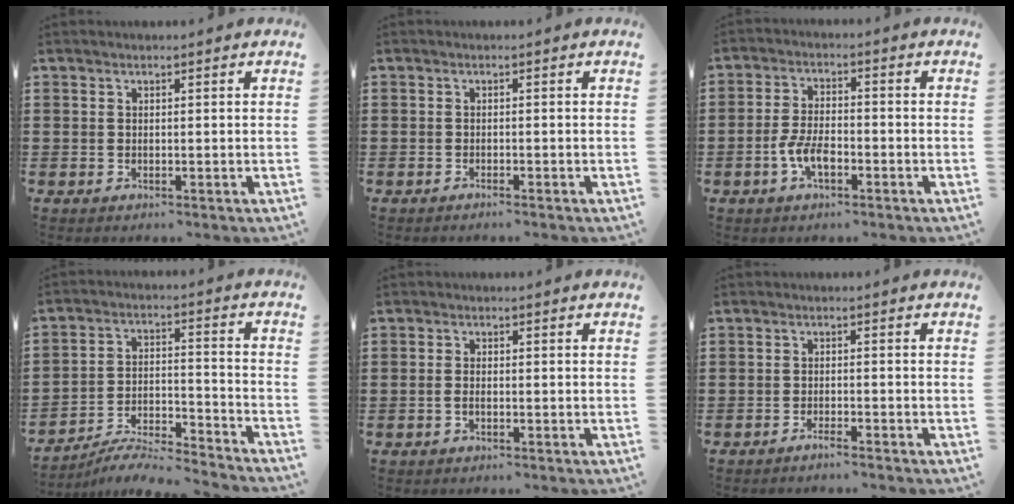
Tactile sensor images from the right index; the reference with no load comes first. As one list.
[{"total": 0.9, "force": [-0.8, -0.1, 0.2], "torque": [-0.005, -0.003, -0.017]}, {"total": 4.8, "force": [-2.0, 2.1, 3.8], "torque": [-0.093, -0.004, -0.042]}, {"total": 6.0, "force": [-5.7, 0.6, 1.8], "torque": [-0.040, -0.005, -0.114]}, {"total": 1.1, "force": [-0.5, 0.2, 1.0], "torque": [-0.021, -0.005, -0.008]}, {"total": 1.7, "force": [-1.6, -0.3, 0.5], "torque": [-0.008, 0.000, -0.031]}]